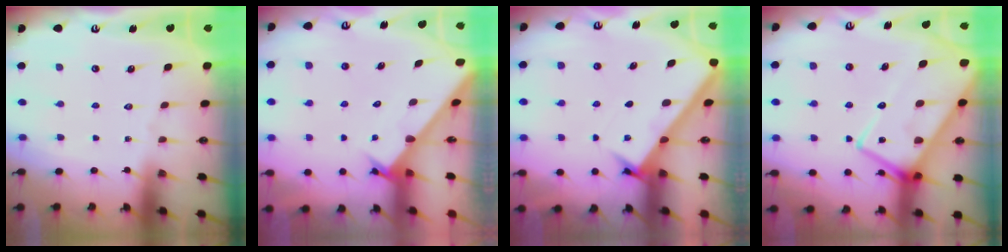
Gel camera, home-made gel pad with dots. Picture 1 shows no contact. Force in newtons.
{"total": 2.4, "press": 2.4, "slide": 0.1}
{"total": 2.7, "press": 2.7, "slide": 0.3}
{"total": 17.4, "press": 17.3, "slide": 2.0}